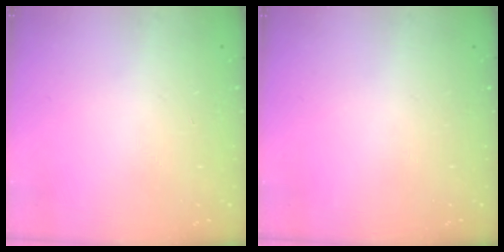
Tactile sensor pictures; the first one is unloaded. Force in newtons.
{"total": 0.0}